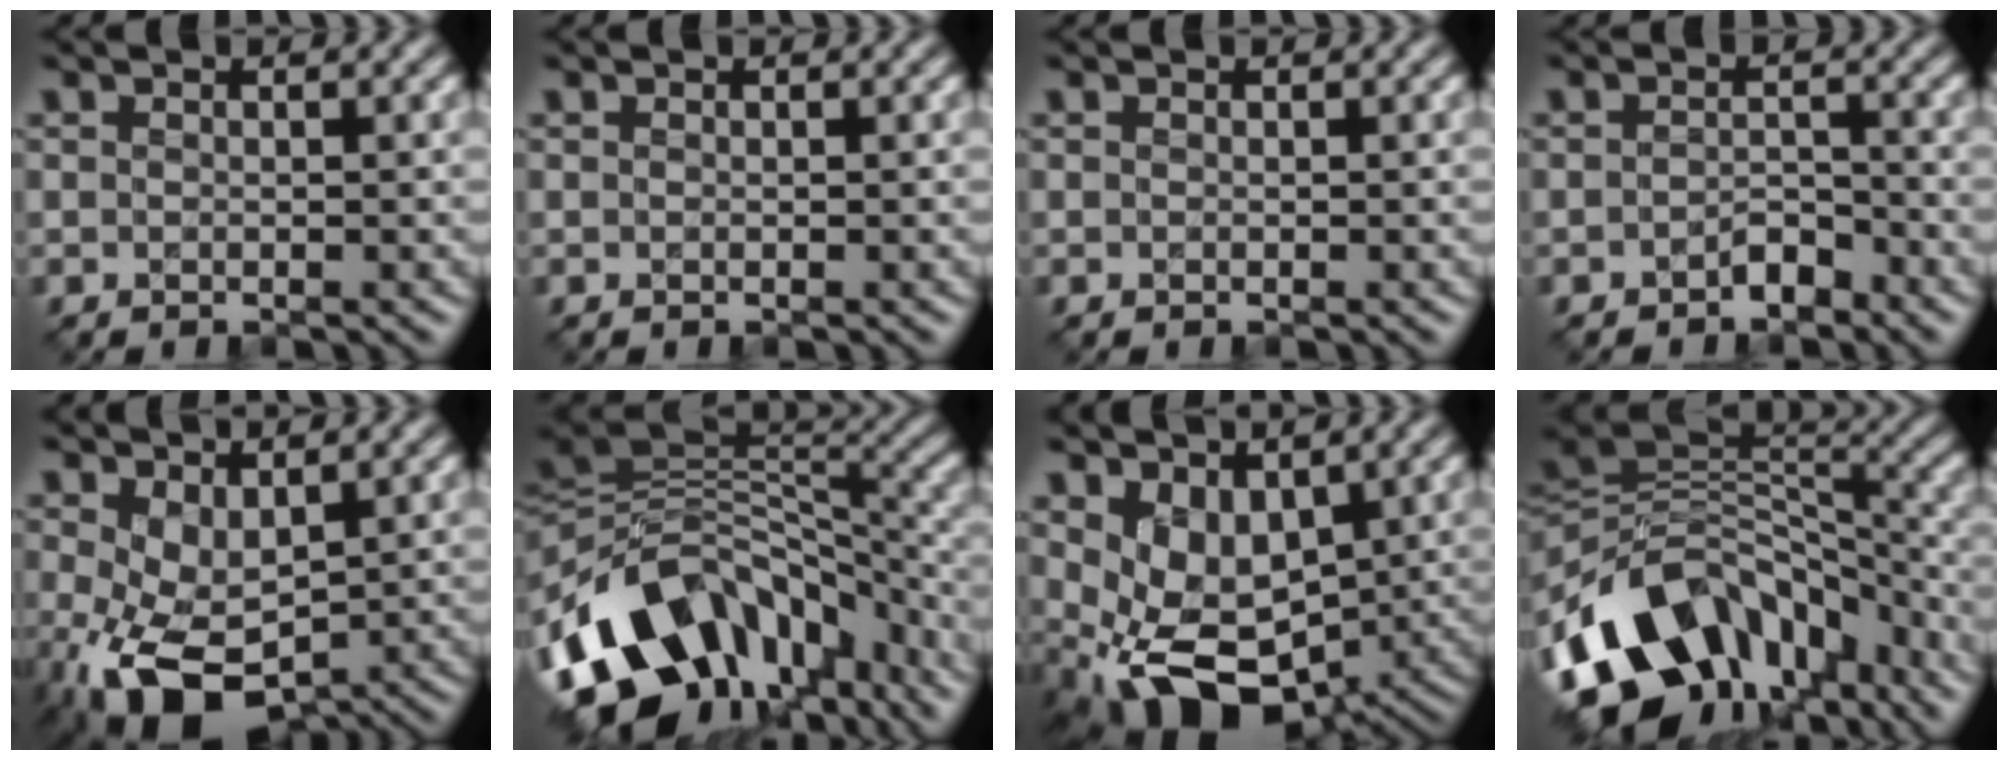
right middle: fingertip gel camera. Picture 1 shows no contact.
{"total": 0.0}
{"total": 0.0}
{"total": 1.6, "force": [-1.2, 0.8, 0.8], "torque": [-0.014, 0.009, -0.022]}
{"total": 6.6, "force": [-1.2, 4.0, 5.2], "torque": [-0.128, -0.014, -0.012]}
{"total": 14.5, "force": [-6.6, 9.6, 8.6], "torque": [-0.177, 0.011, -0.104]}
{"total": 7.2, "force": [0.5, 4.8, 5.4], "torque": [-0.108, -0.019, 0.021]}
{"total": 13.5, "force": [-6.7, 9.2, 7.2], "torque": [-0.149, 0.013, -0.111]}